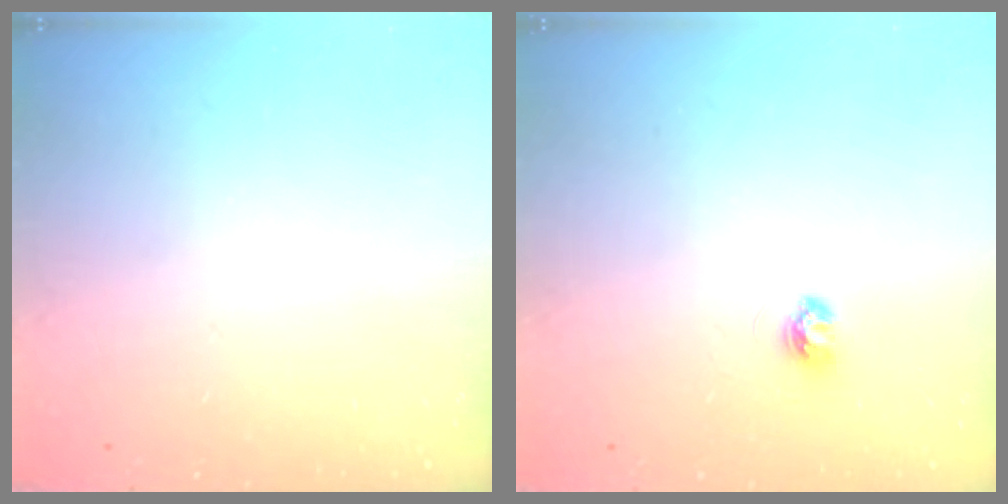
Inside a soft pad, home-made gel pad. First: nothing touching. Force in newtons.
{"total": 3.7, "press": 3.7, "slide": 0.3}